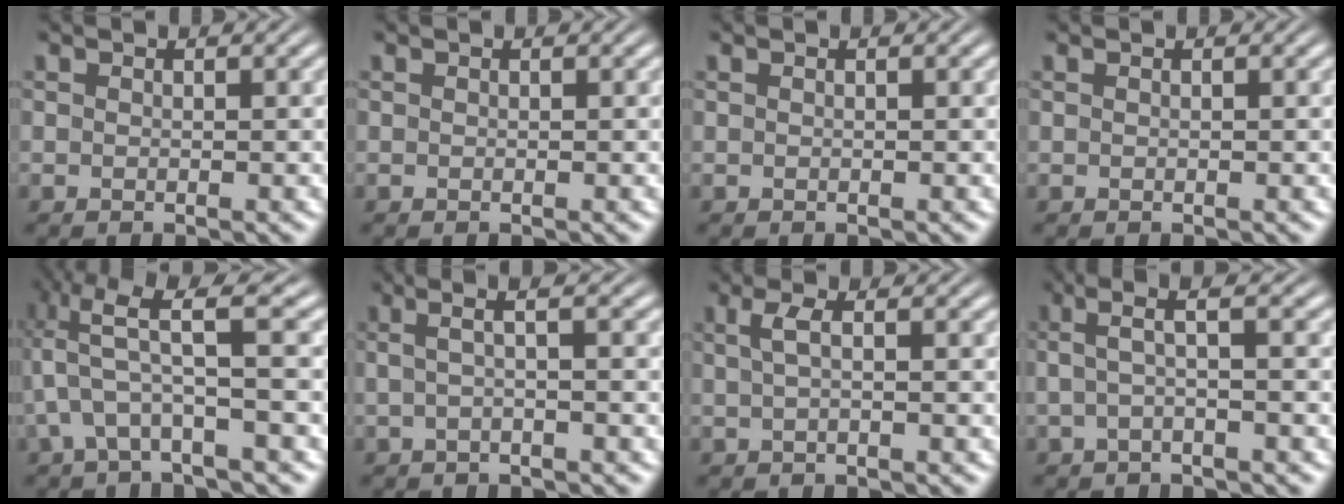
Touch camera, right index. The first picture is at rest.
{"total": 0.0}
{"total": 0.0}
{"total": 0.0}
{"total": 7.7, "force": [2.6, 4.1, 6.0], "torque": [-0.129, 0.002, 0.038]}
{"total": 2.9, "force": [0.2, 0.4, 2.9], "torque": [-0.046, 0.016, -0.004]}
{"total": 1.7, "force": [0.2, 0.1, 1.7], "torque": [-0.031, 0.001, 0.006]}
{"total": 3.8, "force": [1.0, 1.0, 3.5], "torque": [-0.067, 0.015, 0.009]}